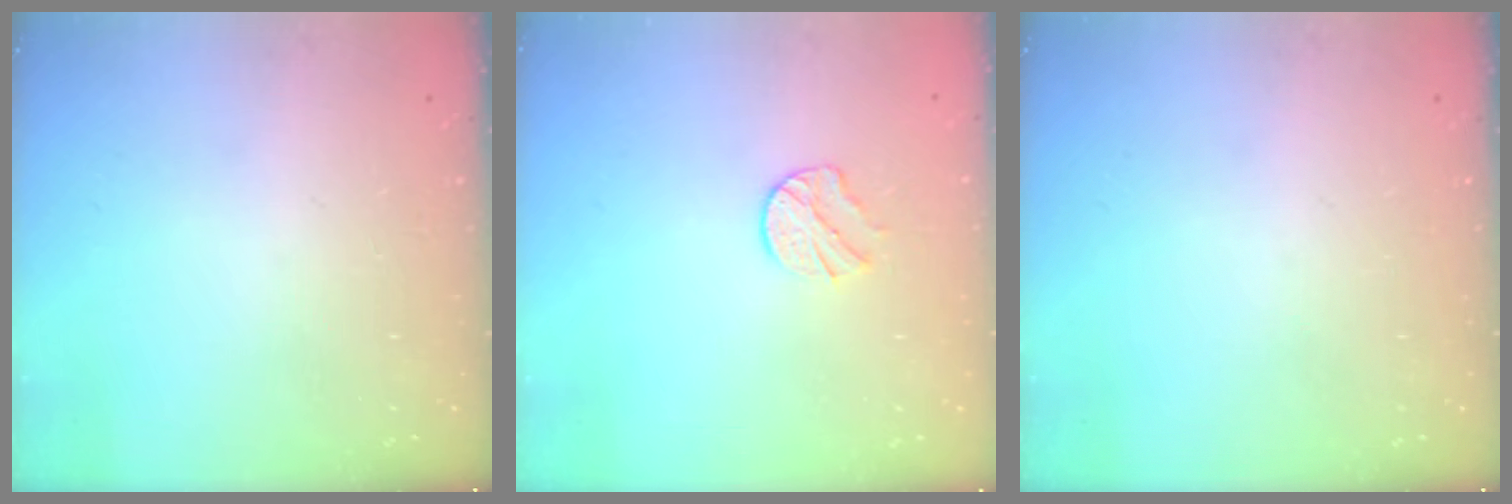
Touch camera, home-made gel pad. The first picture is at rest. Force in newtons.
{"total": 6.1, "press": 6.1, "slide": 0.7}
{"total": 0.0}